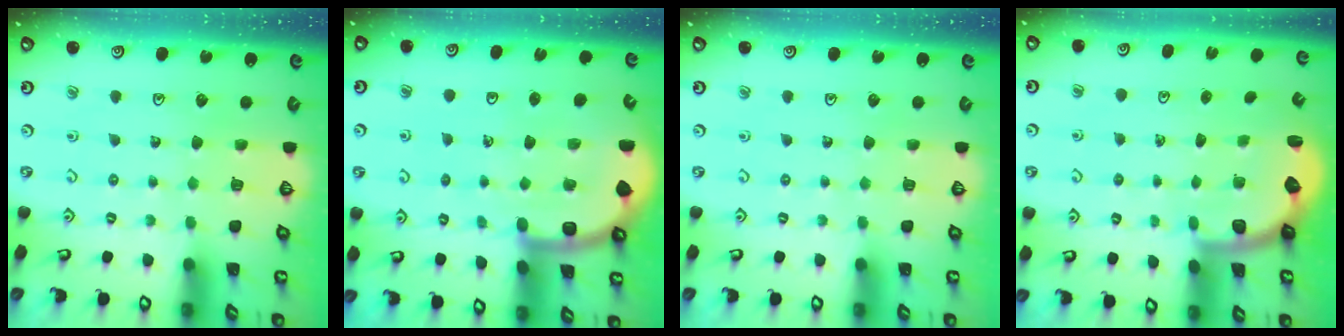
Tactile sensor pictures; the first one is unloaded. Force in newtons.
{"total": 7.2, "press": 7.2, "slide": 0.8}
{"total": 0.0}
{"total": 2.3, "press": 2.0, "slide": 1.2}